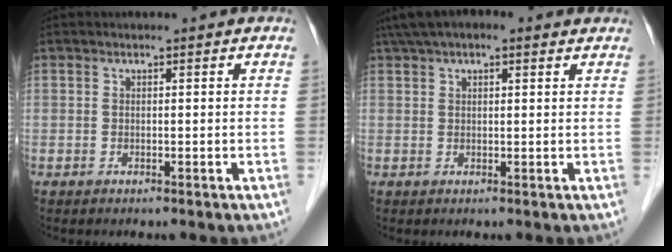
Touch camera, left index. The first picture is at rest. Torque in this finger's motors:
{"motor_torque": [1.05, -1.09, 0.32, 0.03]}